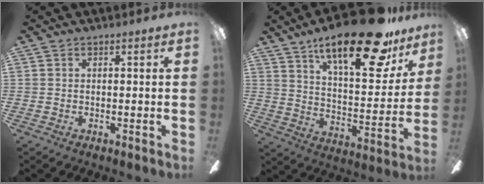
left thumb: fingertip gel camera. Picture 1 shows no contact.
{"total": 24.4, "force": [16.6, 7.6, 16.1], "torque": [-0.242, -0.100, 0.268]}